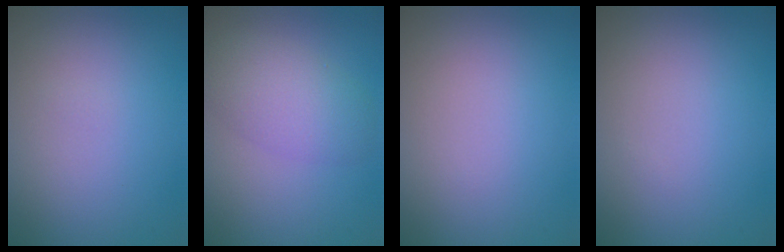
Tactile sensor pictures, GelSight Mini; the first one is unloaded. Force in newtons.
{"total": 4.2, "press": 4.2, "slide": 0.3}
{"total": 0.0}
{"total": 0.0}